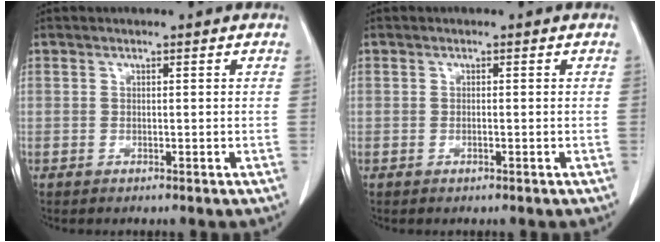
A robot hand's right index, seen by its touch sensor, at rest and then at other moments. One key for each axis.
{"total": 0.8, "fx": -0.3, "fy": 0.3, "fz": 0.7, "tx": -0.018, "ty": -0.001, "tz": -0.003}